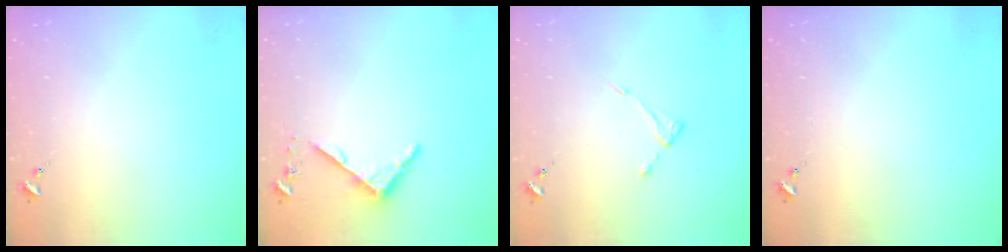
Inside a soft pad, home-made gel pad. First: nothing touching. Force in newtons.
{"total": 4.3, "press": 4.3, "slide": 0.4}
{"total": 4.4, "press": 4.3, "slide": 0.7}
{"total": 0.0}